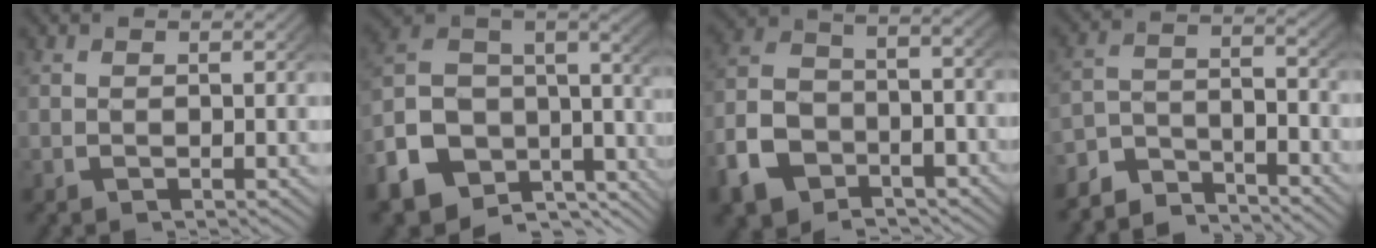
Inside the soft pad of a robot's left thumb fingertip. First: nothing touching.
{"total": 14.6, "force": [-1.6, 10.0, 10.5], "torque": [-0.227, -0.026, -0.022]}
{"total": 9.1, "force": [-4.2, 6.5, 4.8], "torque": [-0.127, -0.031, -0.059]}
{"total": 5.5, "force": [-4.4, 2.5, 2.1], "torque": [-0.029, -0.016, -0.080]}